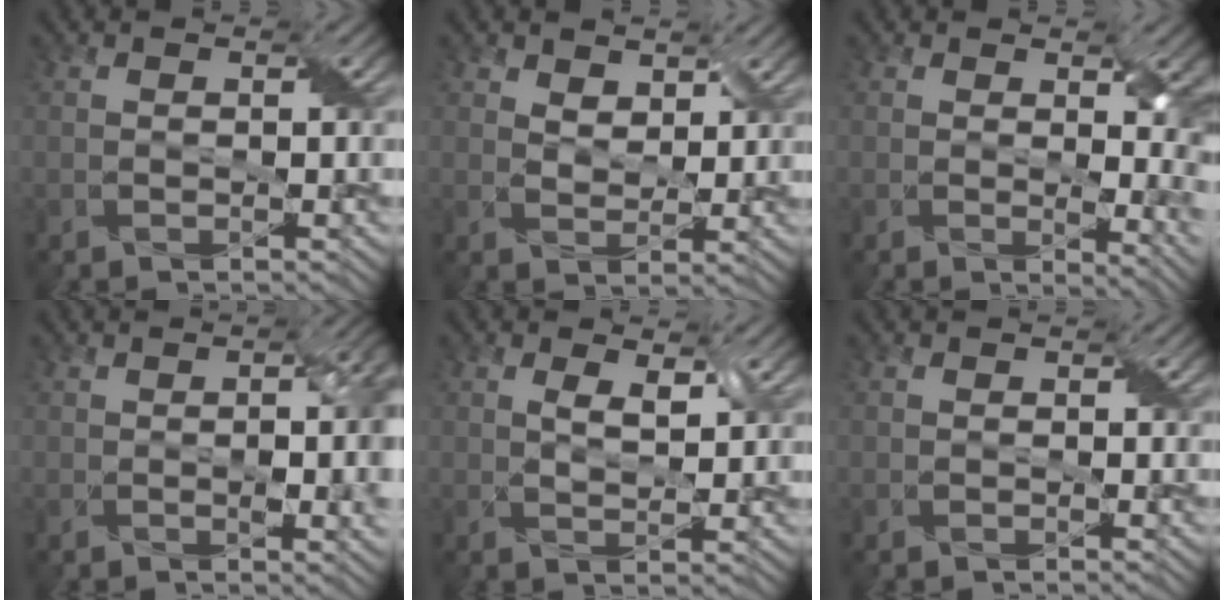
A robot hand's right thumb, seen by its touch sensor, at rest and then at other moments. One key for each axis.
{"total": 3.3, "fx": 2.2, "fy": 1.9, "fz": 1.5, "tx": -0.038, "ty": -0.004, "tz": 0.038}
{"total": 6.5, "fx": 1.4, "fy": 3.0, "fz": 5.5, "tx": -0.068, "ty": -0.018, "tz": 0.034}
{"total": 6.8, "fx": -0.3, "fy": 2.6, "fz": 6.3, "tx": -0.090, "ty": -0.007, "tz": 0.002}
{"total": 3.5, "fx": 1.6, "fy": 1.5, "fz": 2.7, "tx": -0.058, "ty": -0.004, "tz": 0.033}
{"total": 0.0}